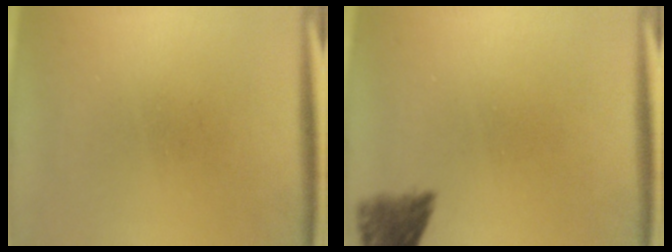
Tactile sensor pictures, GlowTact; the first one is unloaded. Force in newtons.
{"total": 4.6}